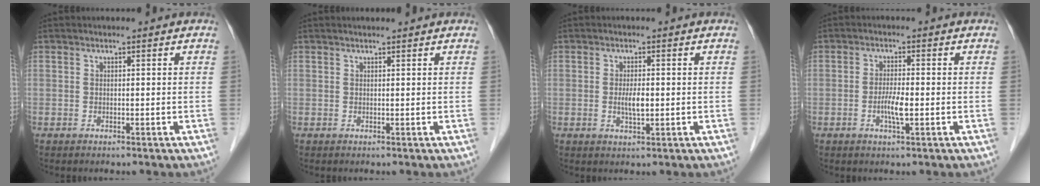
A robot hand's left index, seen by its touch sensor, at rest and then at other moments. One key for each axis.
{"total": 1.6, "fx": 1.5, "fy": -0.1, "fz": 0.7, "tx": -0.007, "ty": 0.011, "tz": 0.022}
{"total": 2.6, "fx": -0.4, "fy": 0.6, "fz": 2.5, "tx": -0.051, "ty": -0.005, "tz": -0.006}
{"total": 3.2, "fx": -1.1, "fy": 0.3, "fz": 3.0, "tx": -0.063, "ty": -0.006, "tz": -0.021}